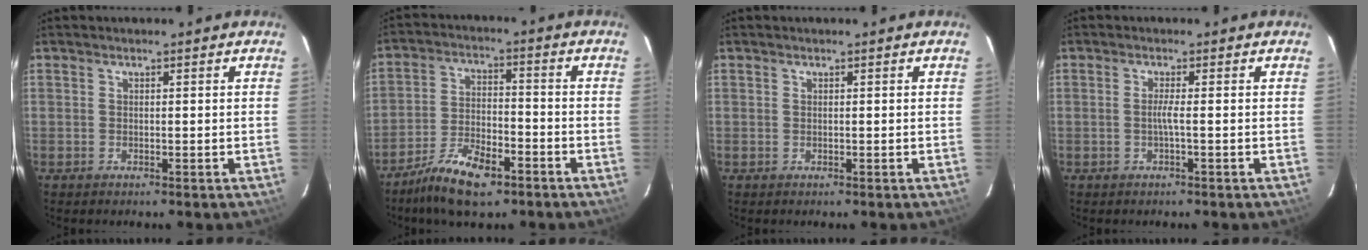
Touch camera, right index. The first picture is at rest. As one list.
[{"total": 11.1, "force": [-7.7, 4.1, 6.9], "torque": [-0.151, -0.009, -0.142]}, {"total": 0.0}, {"total": 1.5, "force": [-0.4, -0.5, 1.3], "torque": [-0.023, -0.002, -0.010]}]